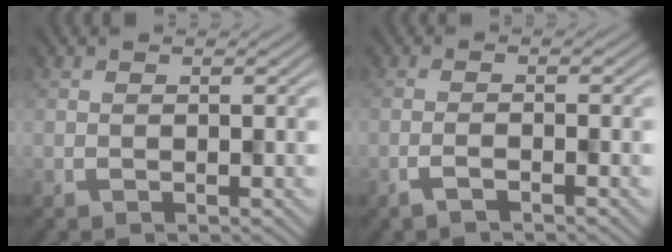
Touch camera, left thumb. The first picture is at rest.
{"total": 1.7, "force": [-1.4, 0.3, 0.9], "torque": [-0.010, 0.004, -0.029]}